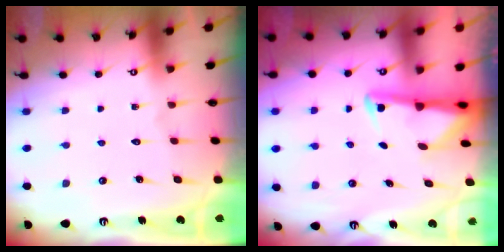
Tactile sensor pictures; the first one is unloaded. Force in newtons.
{"total": 3.0, "press": 2.9, "slide": 0.7}